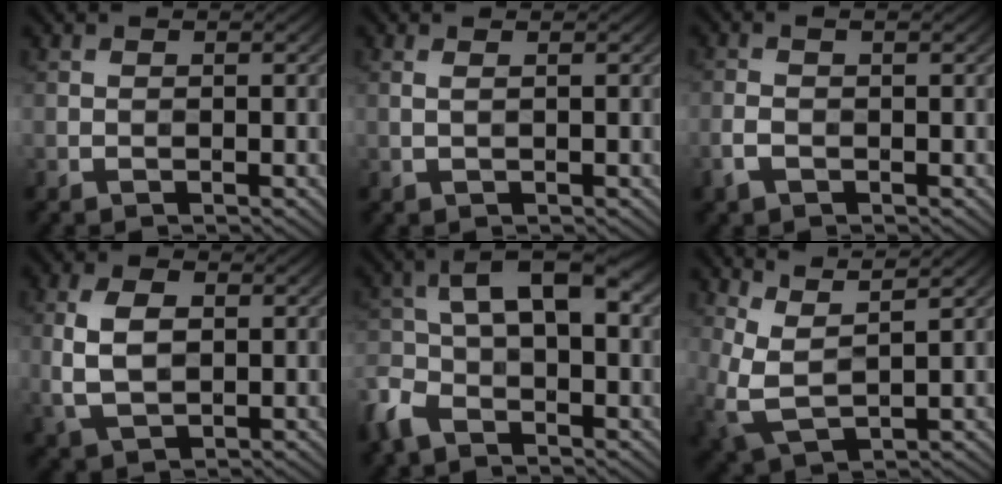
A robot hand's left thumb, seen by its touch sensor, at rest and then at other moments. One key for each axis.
{"total": 0.8, "fx": 0.4, "fy": 0.1, "fz": 0.7, "tx": -0.016, "ty": 0.001, "tz": 0.005}
{"total": 2.1, "fx": -0.7, "fy": 1.0, "fz": 1.7, "tx": -0.045, "ty": -0.001, "tz": -0.016}
{"total": 6.2, "fx": 0.7, "fy": 3.8, "fz": 4.8, "tx": -0.111, "ty": 0.000, "tz": 0.013}
{"total": 9.9, "fx": -2.0, "fy": 5.4, "fz": 8.1, "tx": -0.172, "ty": 0.003, "tz": -0.057}
{"total": 7.0, "fx": 3.7, "fy": 2.5, "fz": 5.4, "tx": -0.138, "ty": 0.000, "tz": 0.076}